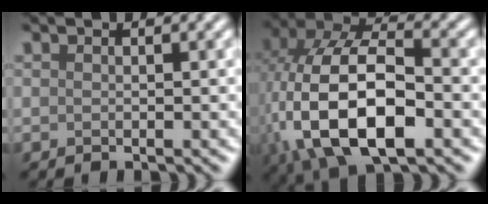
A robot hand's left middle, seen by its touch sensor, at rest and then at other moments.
{"total": 13.8, "force": [-3.0, 7.3, 11.4], "torque": [-0.234, -0.004, -0.051]}